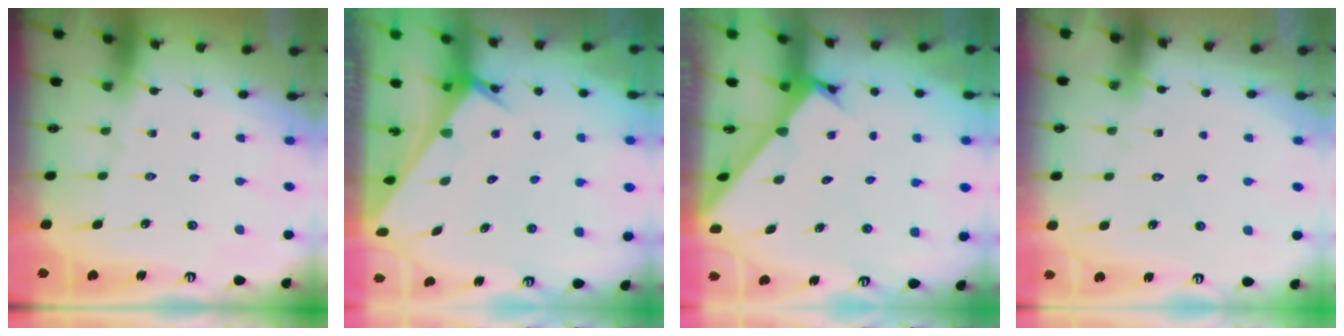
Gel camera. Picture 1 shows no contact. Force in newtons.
{"total": 3.2, "press": 3.2, "slide": 0.2}
{"total": 2.4, "press": 2.4, "slide": 0.2}
{"total": 5.1, "press": 5.1, "slide": 0.4}